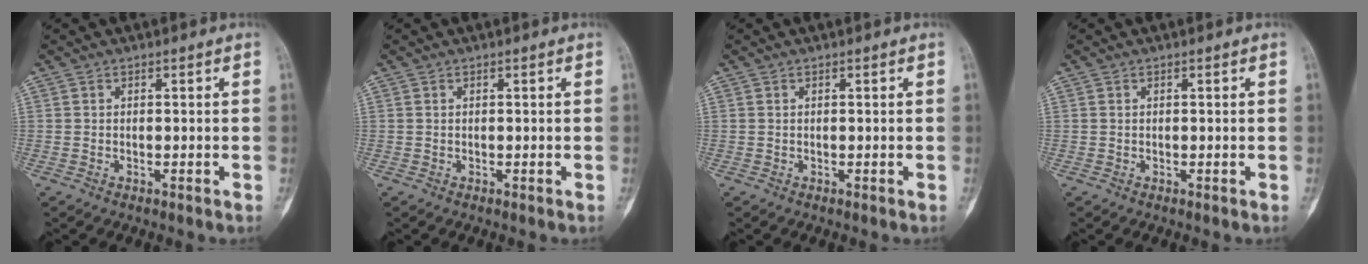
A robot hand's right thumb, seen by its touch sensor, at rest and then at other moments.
{"total": 0.0}
{"total": 0.0}
{"total": 0.0}